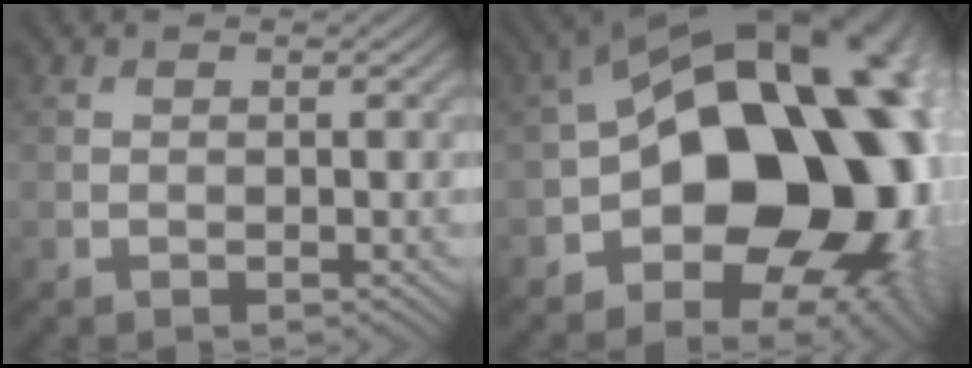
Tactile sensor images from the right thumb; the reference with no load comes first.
{"total": 21.8, "force": [-3.2, 14.3, 16.1], "torque": [-0.229, -0.030, -0.052]}